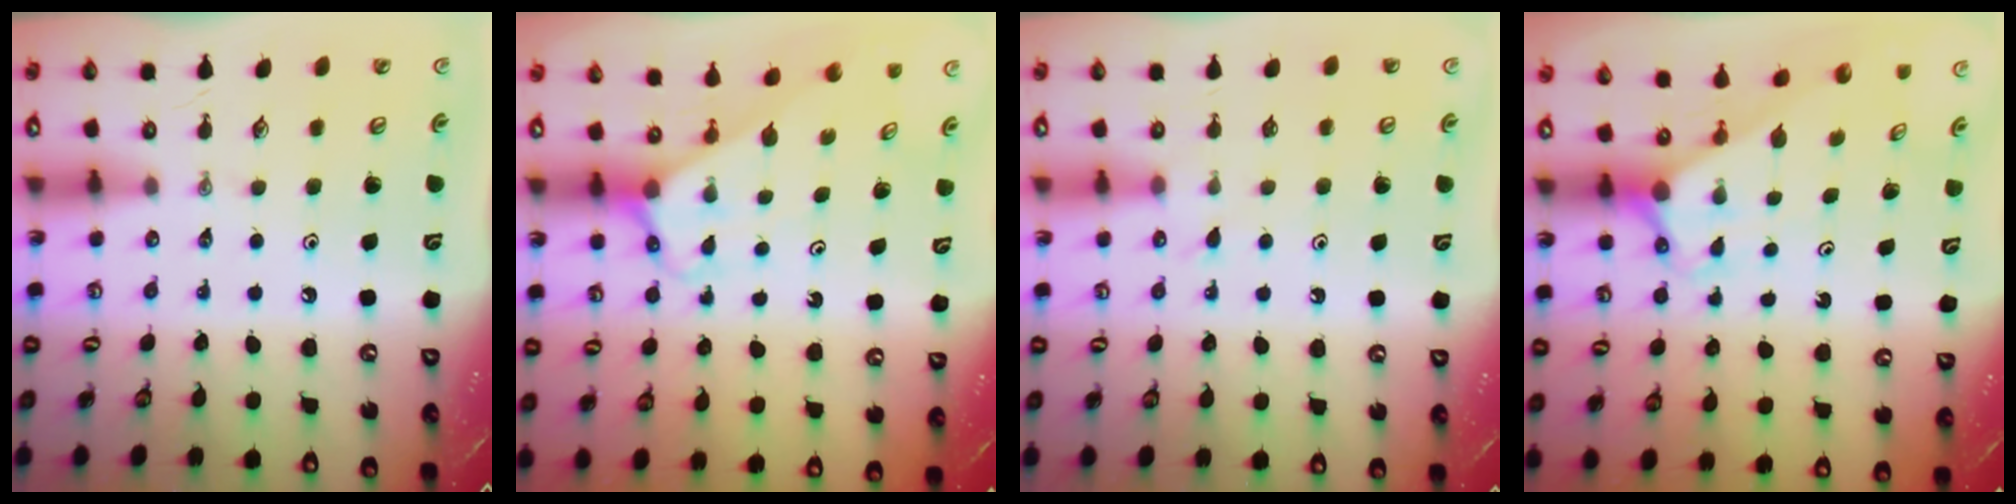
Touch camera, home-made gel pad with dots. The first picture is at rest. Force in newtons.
{"total": 3.0, "press": 3.0, "slide": 0.2}
{"total": 5.0, "press": 4.9, "slide": 0.3}
{"total": 2.9, "press": 2.9, "slide": 0.0}